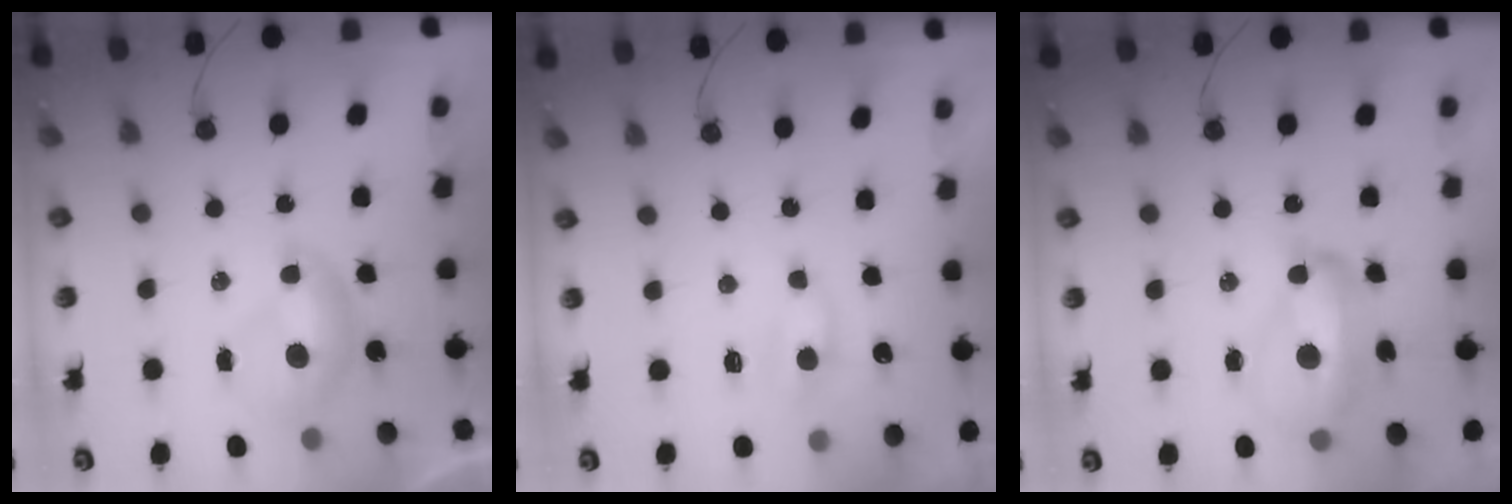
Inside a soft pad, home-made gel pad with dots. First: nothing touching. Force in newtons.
{"total": 0.7, "press": 0.5, "slide": 0.5}
{"total": 8.3, "press": 8.2, "slide": 1.2}